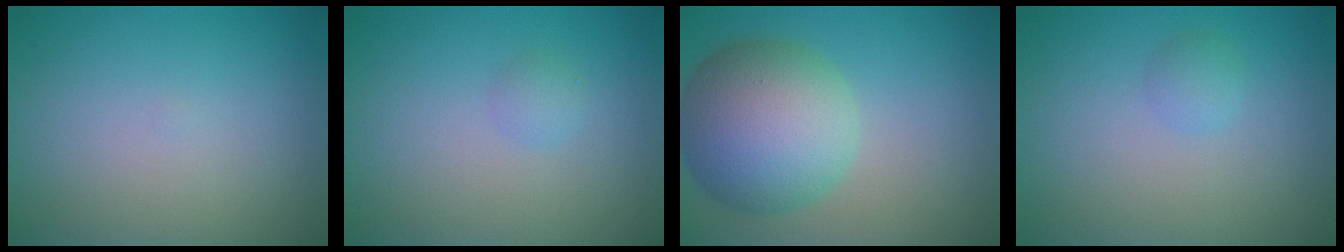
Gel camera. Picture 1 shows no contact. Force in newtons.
{"total": 1.0, "press": 1.0, "slide": 0.1}
{"total": 9.6, "press": 9.6, "slide": 0.5}
{"total": 1.1, "press": 1.1, "slide": 0.0}